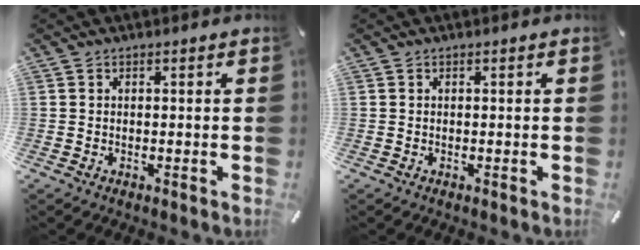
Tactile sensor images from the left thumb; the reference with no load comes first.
{"total": 0.0}